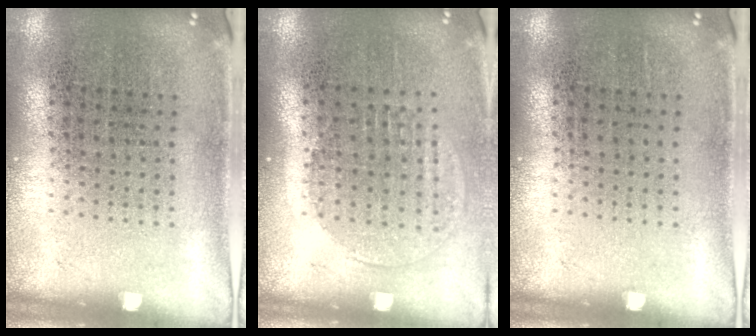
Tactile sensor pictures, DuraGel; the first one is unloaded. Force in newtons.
{"total": 1.3, "press": 1.2, "slide": 0.5}
{"total": 0.0}